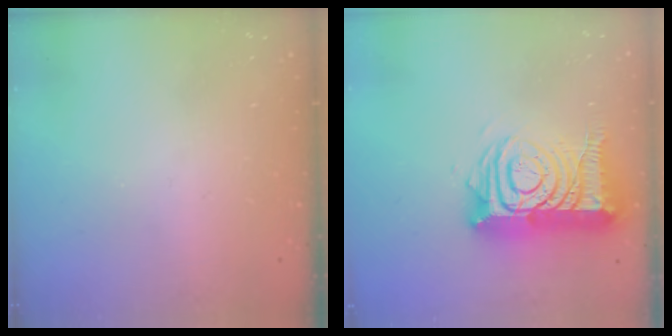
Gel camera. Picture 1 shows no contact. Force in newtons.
{"total": 18.1, "press": 17.9, "slide": 2.0}